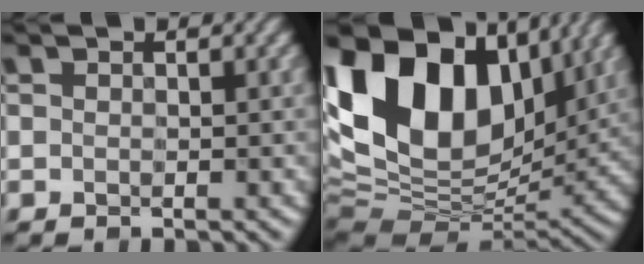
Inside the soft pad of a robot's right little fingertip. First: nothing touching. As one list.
[{"total": 16.7, "force": [4.9, 11.1, 11.6], "torque": [-0.228, 0.027, 0.073]}]